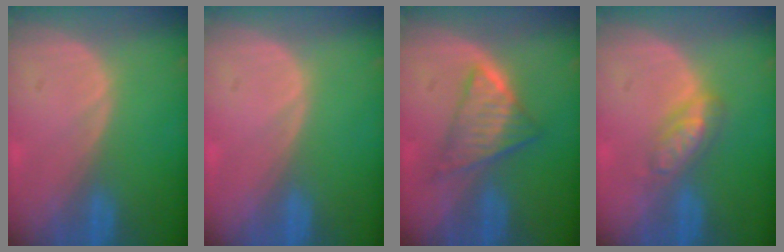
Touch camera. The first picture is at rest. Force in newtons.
{"total": 0.0}
{"total": 6.1, "press": 5.7, "slide": 2.1}
{"total": 4.6, "press": 4.3, "slide": 1.5}